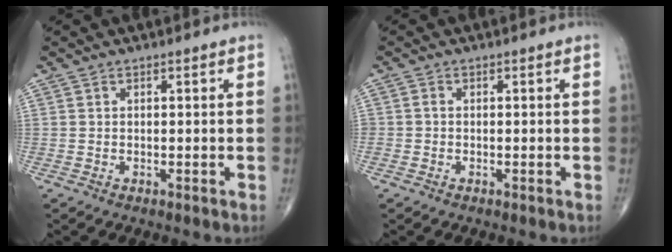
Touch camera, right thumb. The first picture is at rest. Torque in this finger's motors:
{"motor_torque": [-0.07, -0.09, 0.10, 0.04, -0.02]}